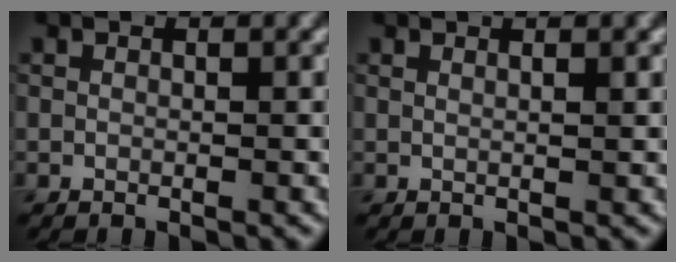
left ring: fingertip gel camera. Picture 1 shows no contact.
{"total": 2.4, "force": [1.2, 1.0, 1.8], "torque": [-0.001, 0.005, -0.008]}